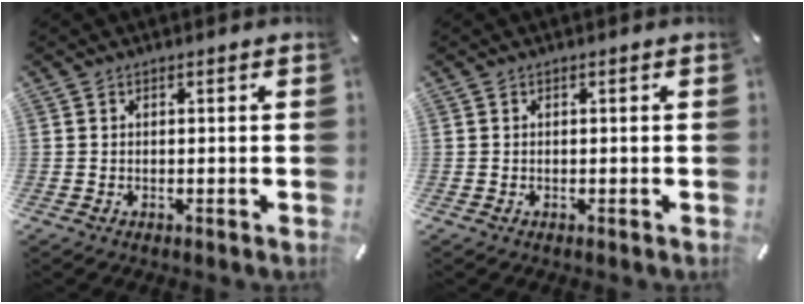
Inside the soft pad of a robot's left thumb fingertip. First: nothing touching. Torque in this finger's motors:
{"motor_torque": [-0.01, 0.01, -0.01, 0.00, 0.00]}